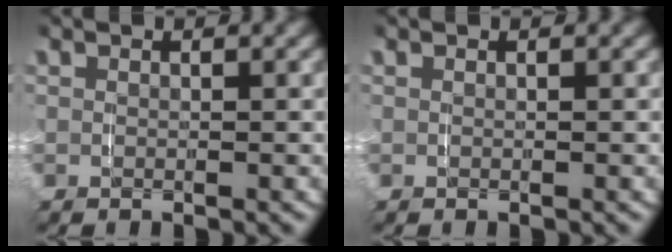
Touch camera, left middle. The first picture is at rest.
{"total": 0.0}